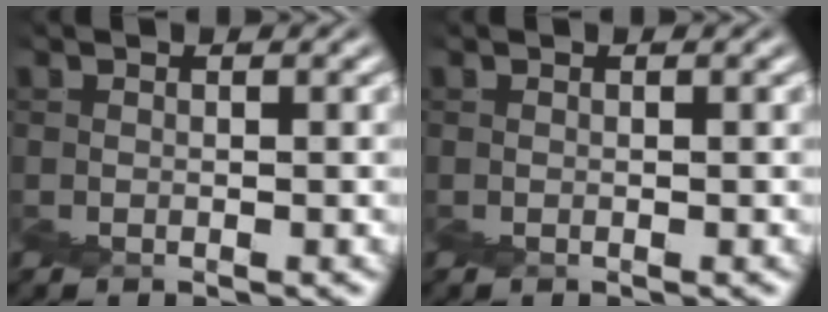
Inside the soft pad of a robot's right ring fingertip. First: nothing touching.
{"total": 0.0}